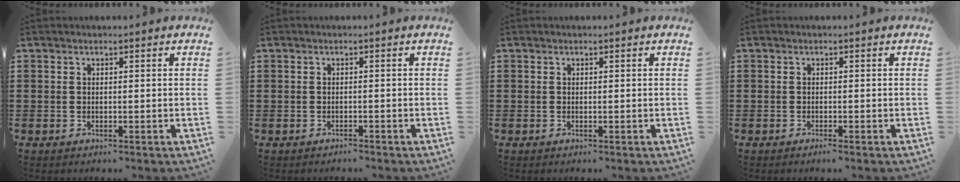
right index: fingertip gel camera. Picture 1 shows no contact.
{"total": 0.8, "force": [-0.8, 0.2, -0.2], "torque": [0.001, 0.004, -0.018]}
{"total": 0.0}
{"total": 0.6, "force": [-0.5, 0.0, 0.3], "torque": [-0.007, -0.003, -0.009]}